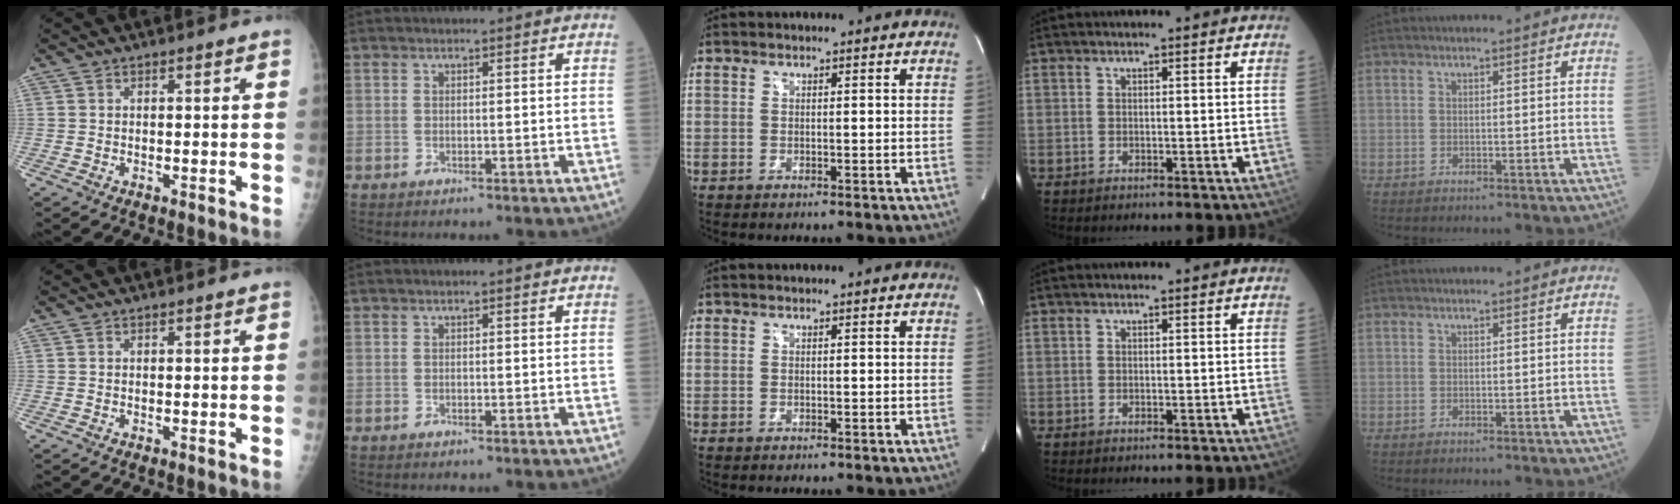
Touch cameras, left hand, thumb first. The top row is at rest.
{}